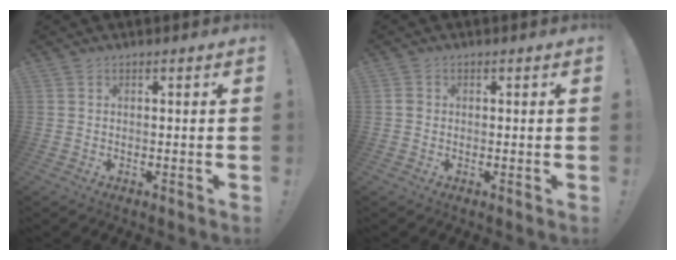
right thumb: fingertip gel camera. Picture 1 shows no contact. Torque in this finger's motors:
{"motor_torque": [0.09, -0.04, 0.09, -0.12, -0.03]}